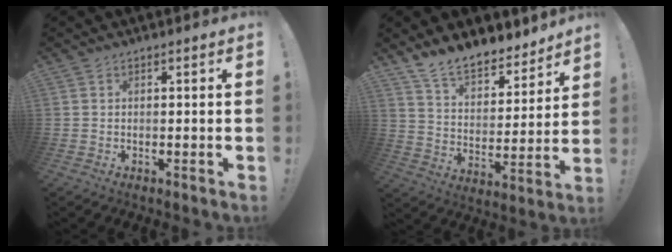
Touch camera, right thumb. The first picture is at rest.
{"total": 11.5, "force": [10.5, 3.7, 3.1], "torque": [-0.060, -0.086, 0.192]}